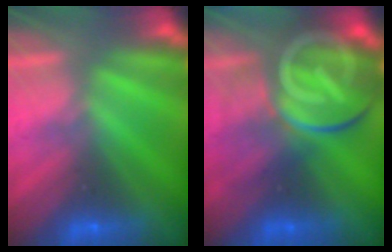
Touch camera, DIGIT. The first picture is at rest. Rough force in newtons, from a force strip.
{"total": 8.0}